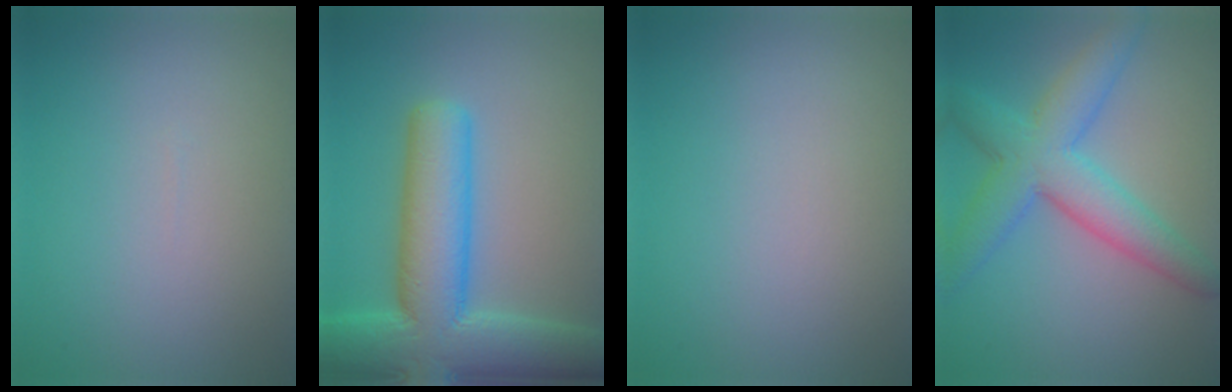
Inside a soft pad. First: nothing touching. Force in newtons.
{"total": 10.7, "press": 10.7, "slide": 0.5}
{"total": 0.0}
{"total": 6.7, "press": 6.7, "slide": 0.1}